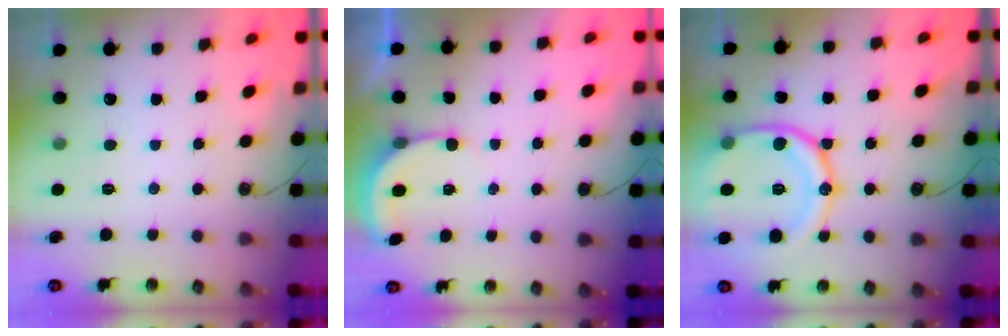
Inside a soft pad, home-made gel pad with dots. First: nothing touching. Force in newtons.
{"total": 2.5, "press": 2.5, "slide": 0.4}
{"total": 19.6, "press": 19.5, "slide": 2.1}